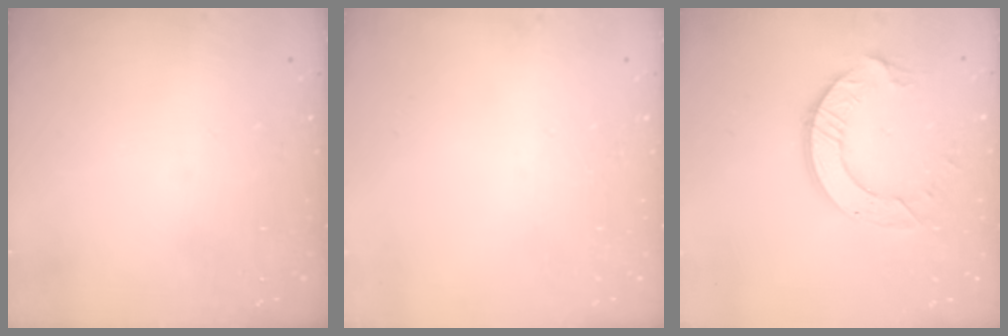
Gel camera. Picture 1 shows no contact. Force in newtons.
{"total": 0.0}
{"total": 9.7, "press": 9.7, "slide": 0.8}